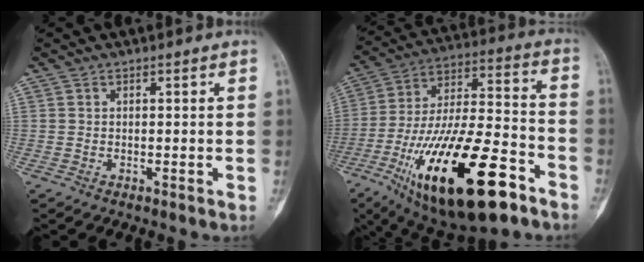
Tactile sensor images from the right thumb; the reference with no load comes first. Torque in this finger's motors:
{"motor_torque": [0.98, 1.12, 2.14, -0.64, 0.31]}